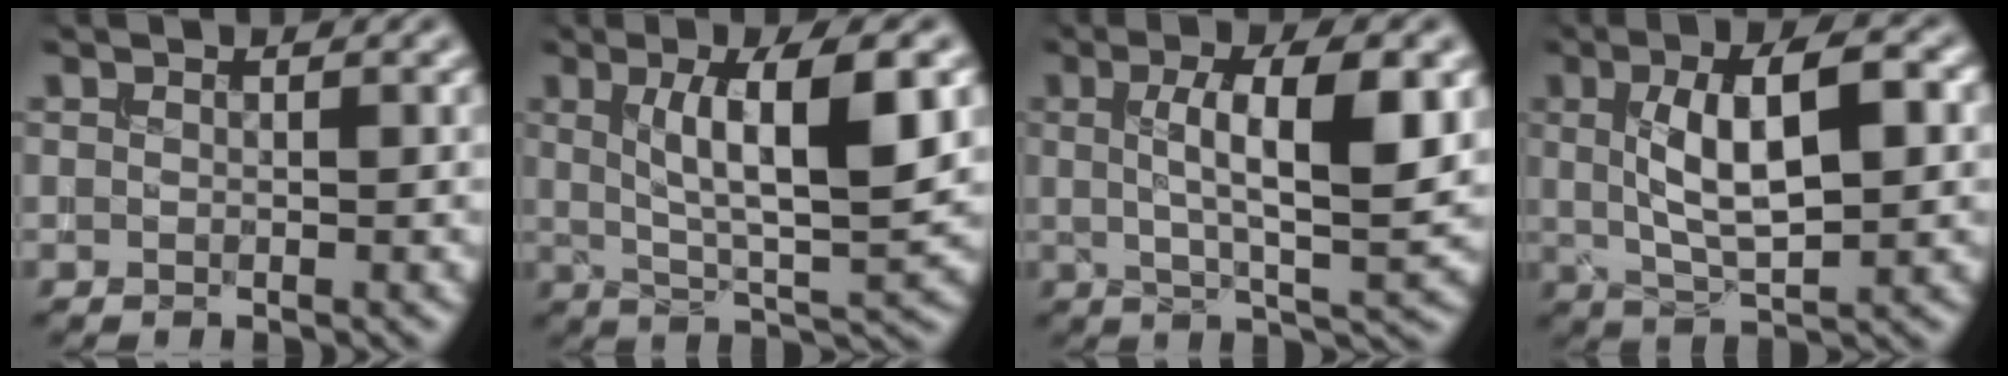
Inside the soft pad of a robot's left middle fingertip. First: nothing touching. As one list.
[{"total": 8.4, "force": [1.9, 2.1, 7.9], "torque": [-0.122, -0.005, 0.035]}, {"total": 7.9, "force": [1.2, 2.1, 7.5], "torque": [-0.115, 0.001, 0.019]}, {"total": 8.0, "force": [1.2, 2.8, 7.4], "torque": [-0.128, 0.007, 0.019]}]